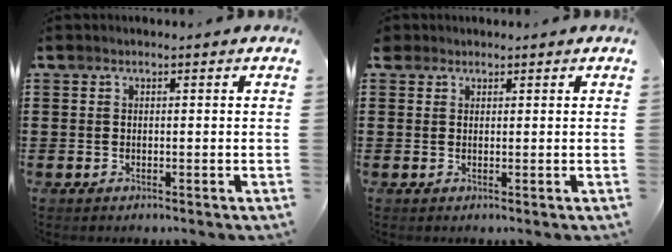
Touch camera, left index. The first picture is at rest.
{"total": 1.1, "force": [0.8, 0.6, 0.1], "torque": [-0.005, 0.005, 0.016]}